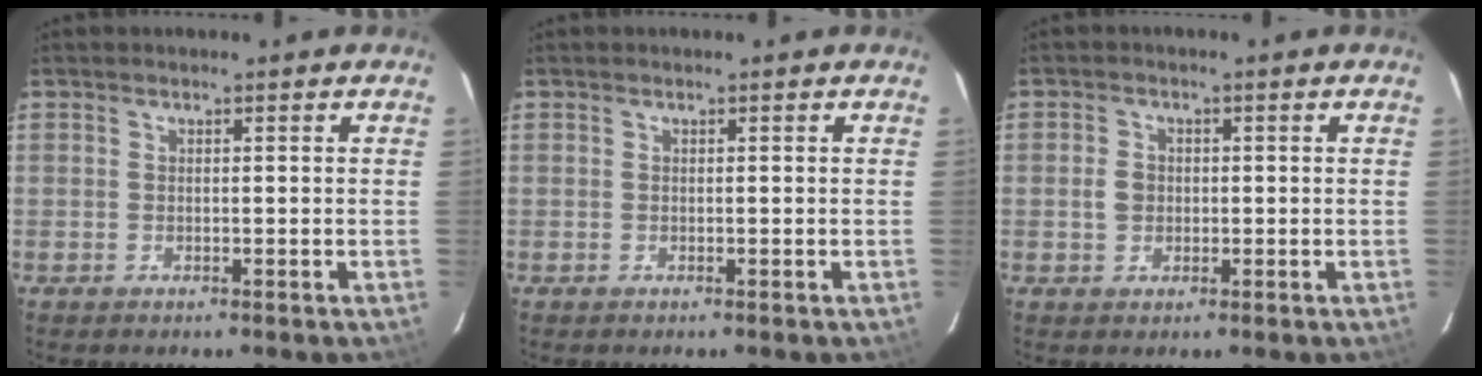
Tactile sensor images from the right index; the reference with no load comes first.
{"total": 0.0}
{"total": 2.5, "force": [-0.4, 2.2, 1.2], "torque": [-0.025, 0.006, -0.010]}